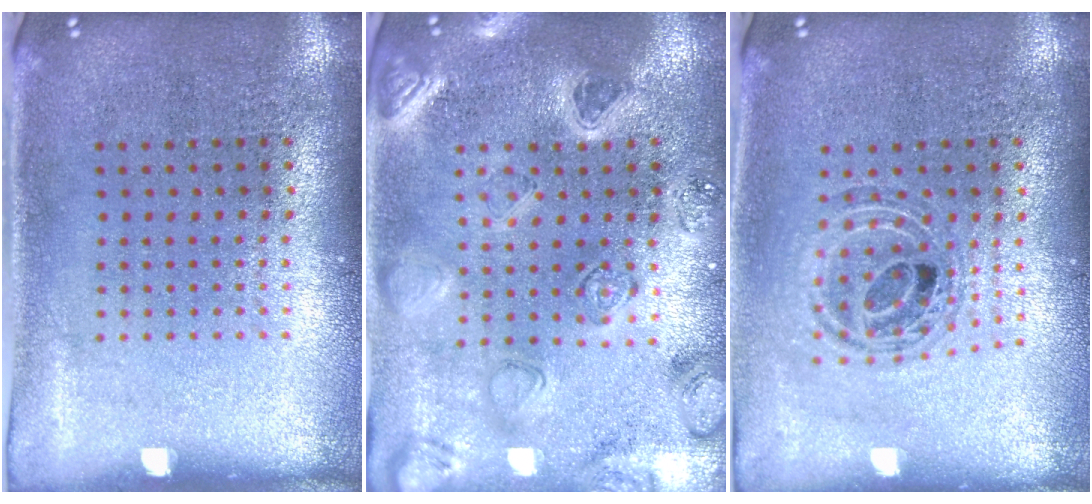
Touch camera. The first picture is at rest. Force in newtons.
{"total": 2.2, "press": 2.2, "slide": 0.2}
{"total": 0.8, "press": 0.8, "slide": 0.1}